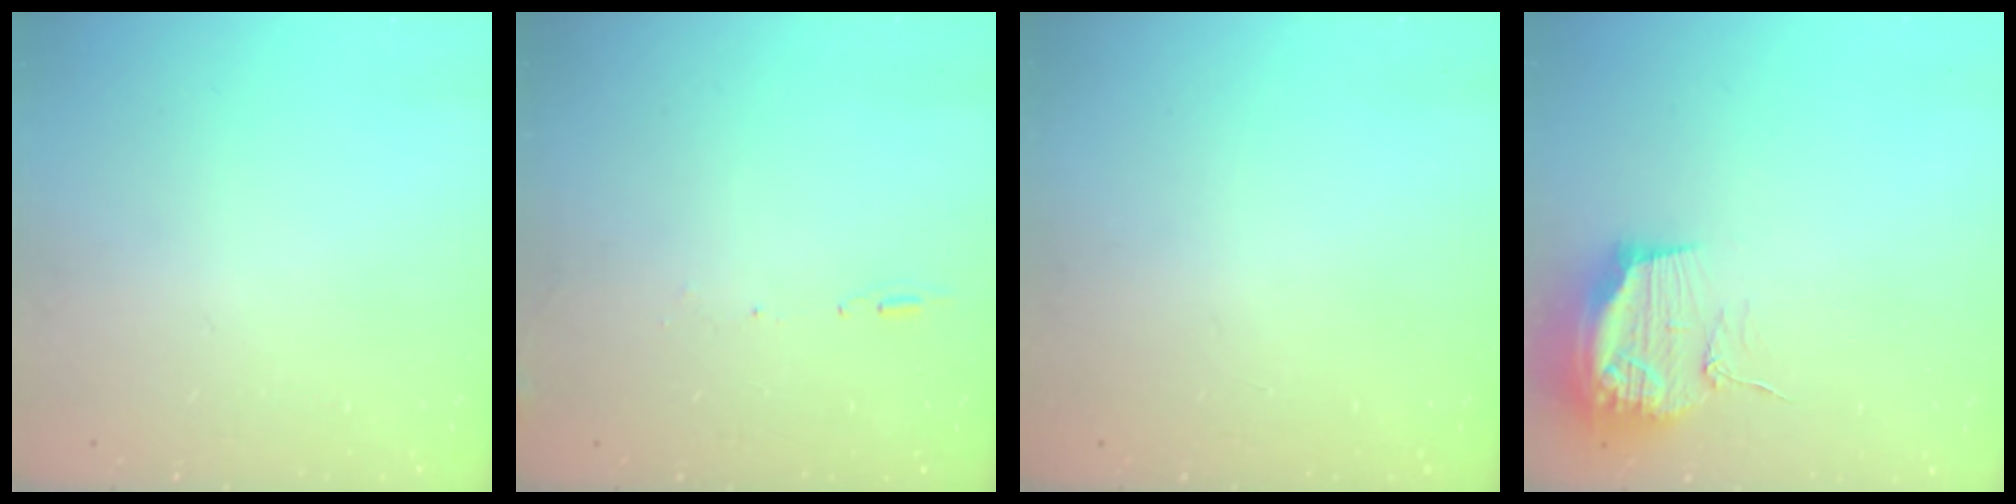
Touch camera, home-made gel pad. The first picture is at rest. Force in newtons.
{"total": 5.6, "press": 5.3, "slide": 1.7}
{"total": 1.0, "press": 0.0, "slide": 1.0}
{"total": 16.1, "press": 16.1, "slide": 0.2}